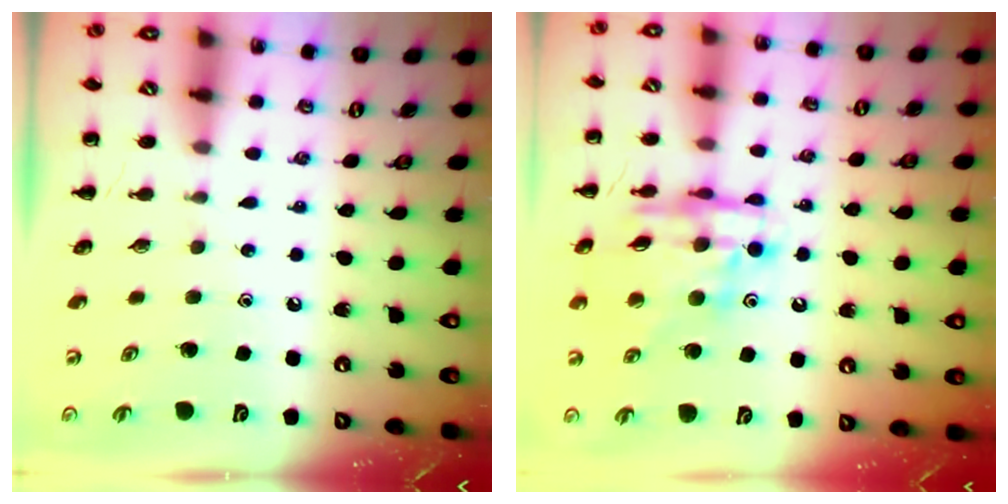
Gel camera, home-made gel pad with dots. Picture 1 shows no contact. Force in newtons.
{"total": 12.6, "press": 12.2, "slide": 3.3}